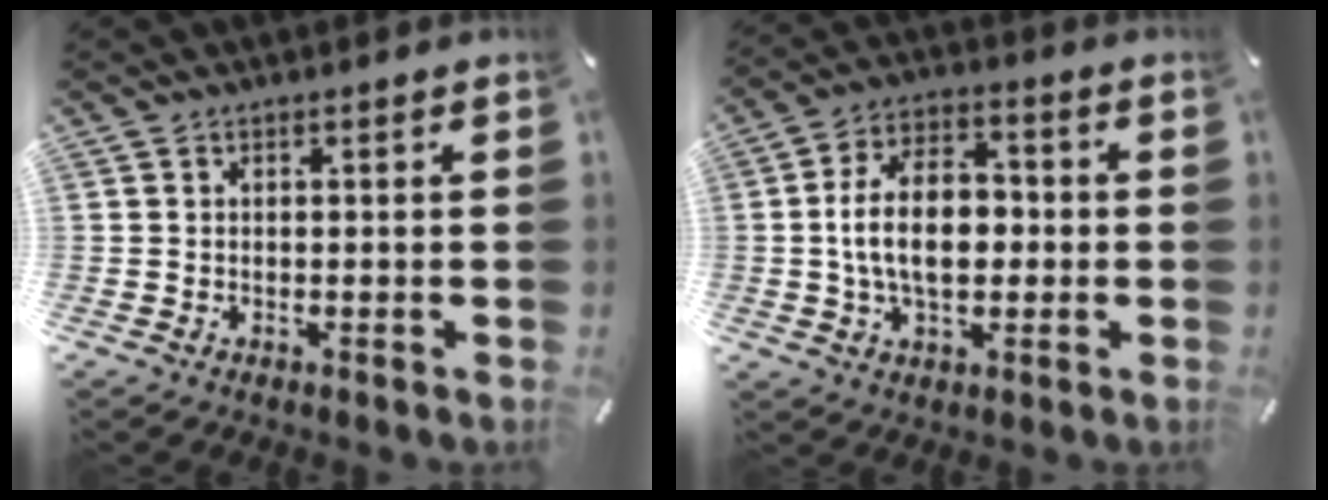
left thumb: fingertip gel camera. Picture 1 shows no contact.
{"total": 13.2, "force": [-0.8, 8.3, 10.2], "torque": [-0.196, 0.010, -0.016]}